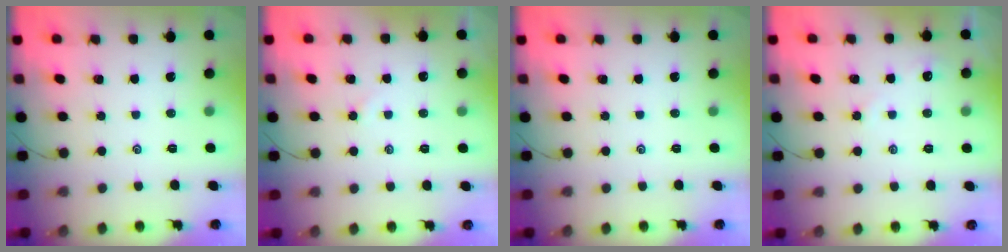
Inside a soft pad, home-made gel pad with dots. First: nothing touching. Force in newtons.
{"total": 1.3, "press": 1.3, "slide": 0.3}
{"total": 0.0}
{"total": 2.4, "press": 2.4, "slide": 0.4}